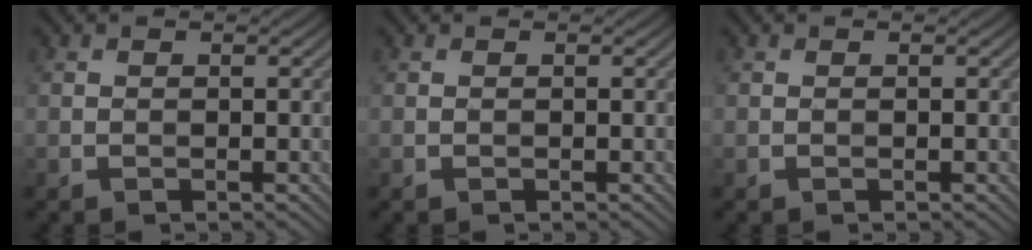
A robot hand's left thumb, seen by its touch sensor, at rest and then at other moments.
{"total": 0.0}
{"total": 0.0}